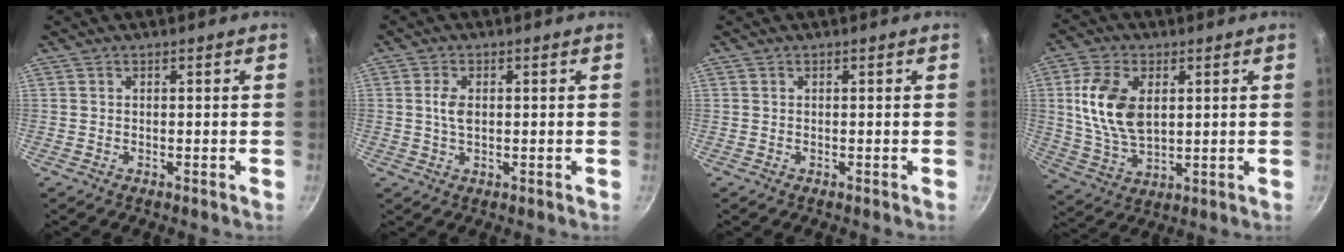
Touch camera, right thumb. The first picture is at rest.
{"total": 3.1, "force": [0.3, 1.8, 2.5], "torque": [-0.046, 0.003, 0.005]}
{"total": 0.0}
{"total": 12.8, "force": [2.6, 7.8, 9.8], "torque": [-0.179, -0.014, 0.055]}